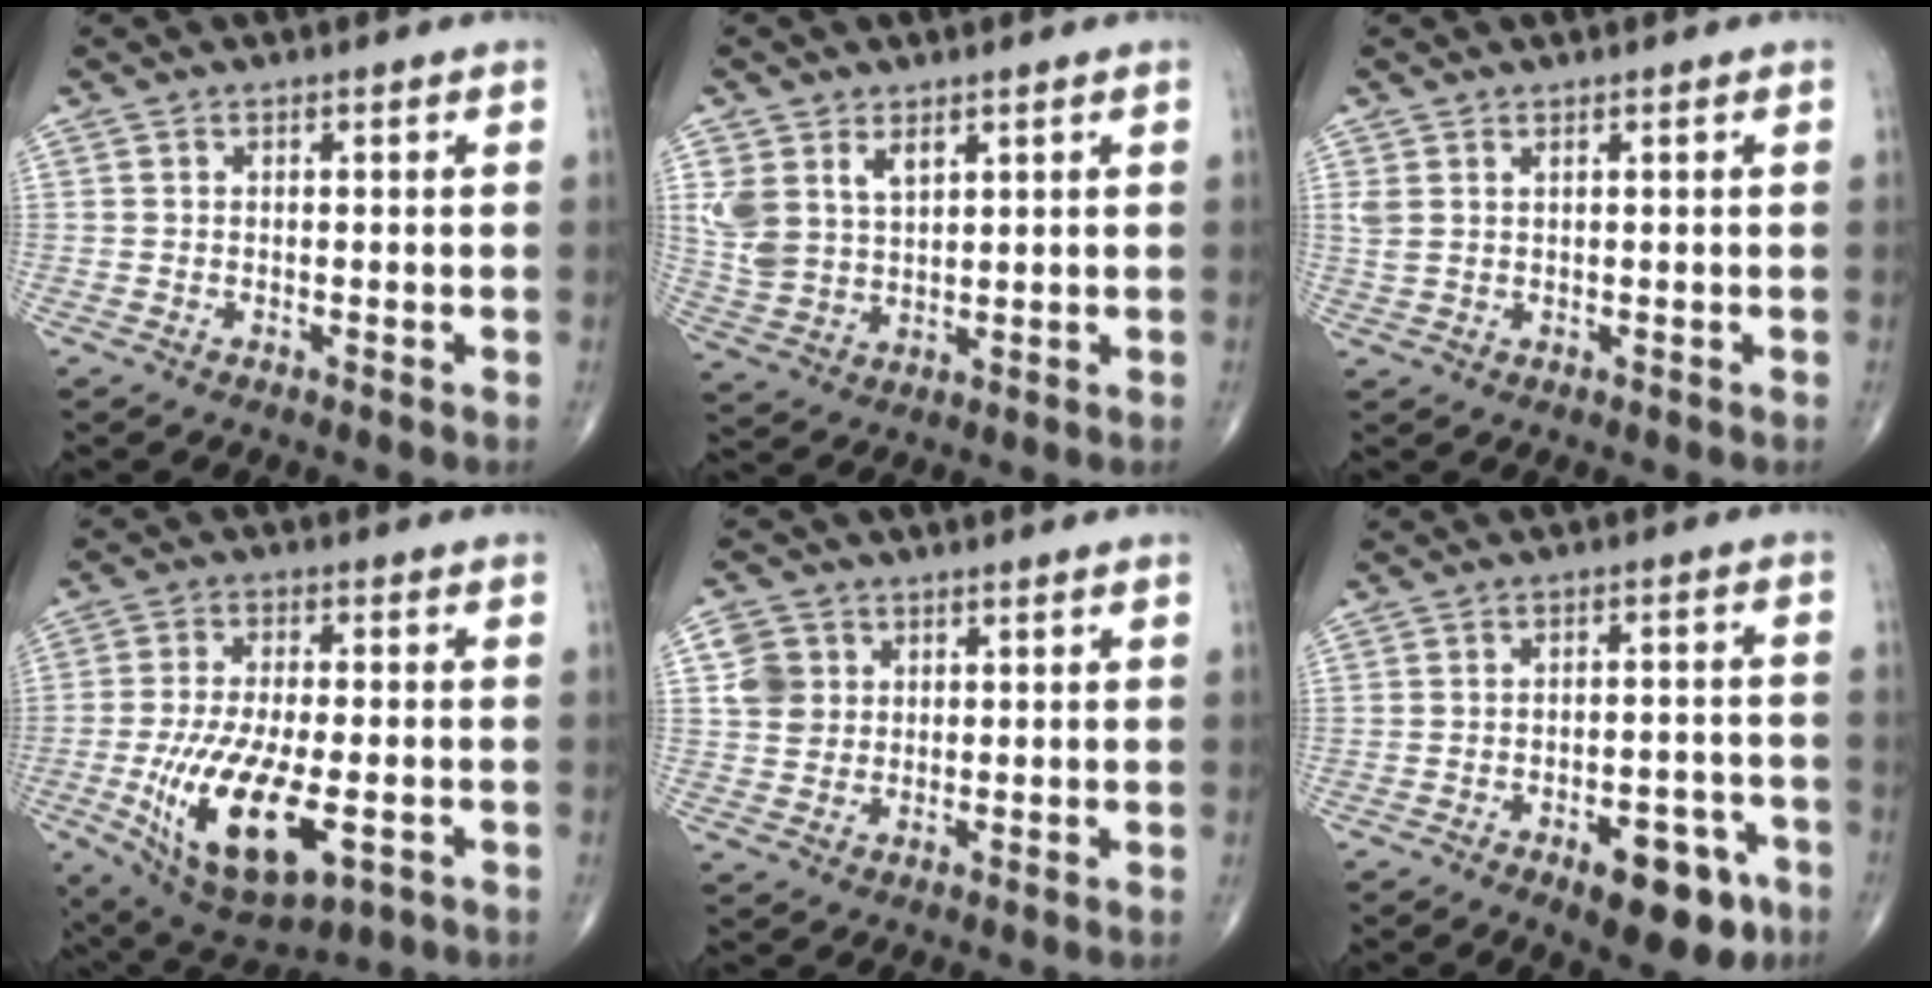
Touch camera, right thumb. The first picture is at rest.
{"total": 8.3, "force": [3.6, 5.2, 5.3], "torque": [-0.099, -0.011, 0.084]}
{"total": 2.1, "force": [1.0, 0.9, 1.6], "torque": [-0.044, 0.007, 0.031]}
{"total": 18.0, "force": [-5.2, 7.6, 15.5], "torque": [-0.286, -0.006, -0.071]}
{"total": 5.4, "force": [1.3, 4.9, 1.9], "torque": [-0.015, 0.000, 0.022]}
{"total": 11.0, "force": [-5.9, 4.9, 7.9], "torque": [-0.082, 0.037, -0.072]}